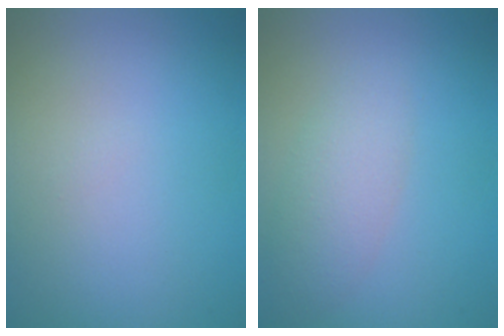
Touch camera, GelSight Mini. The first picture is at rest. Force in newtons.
{"total": 2.8, "press": 2.8, "slide": 0.0}